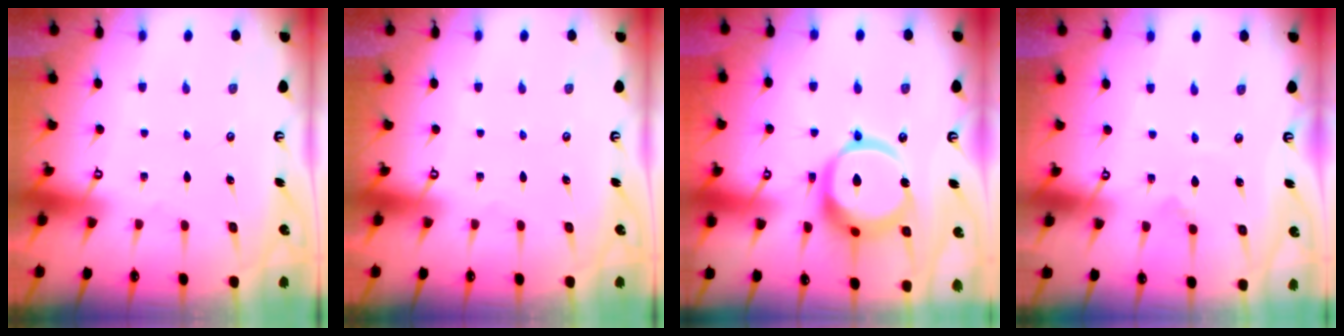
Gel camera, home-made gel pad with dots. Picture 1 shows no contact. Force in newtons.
{"total": 0.0}
{"total": 18.5, "press": 18.3, "slide": 2.0}
{"total": 1.2, "press": 1.1, "slide": 0.2}